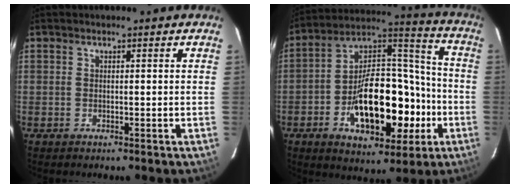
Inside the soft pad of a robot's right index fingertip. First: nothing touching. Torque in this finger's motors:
{"motor_torque": [1.29, -0.85, 1.06, 0.21]}